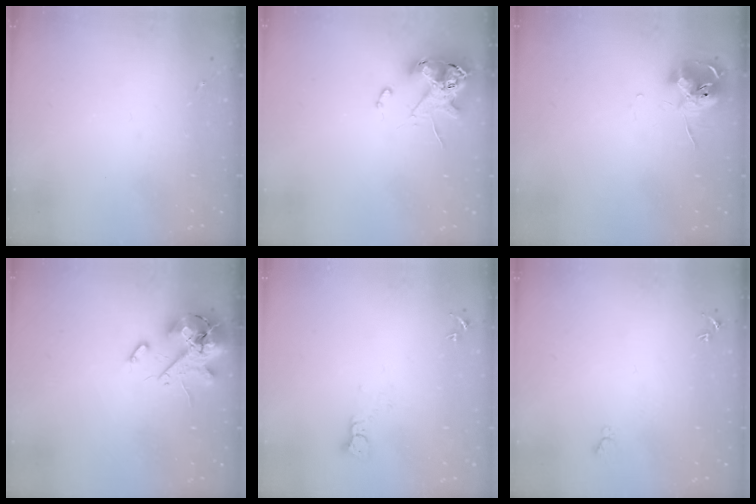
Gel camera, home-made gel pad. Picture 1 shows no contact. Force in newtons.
{"total": 11.7, "press": 11.5, "slide": 1.7}
{"total": 11.1, "press": 11.0, "slide": 0.6}
{"total": 13.2, "press": 13.0, "slide": 2.2}
{"total": 3.2, "press": 3.2, "slide": 0.4}
{"total": 4.8, "press": 4.8, "slide": 0.6}